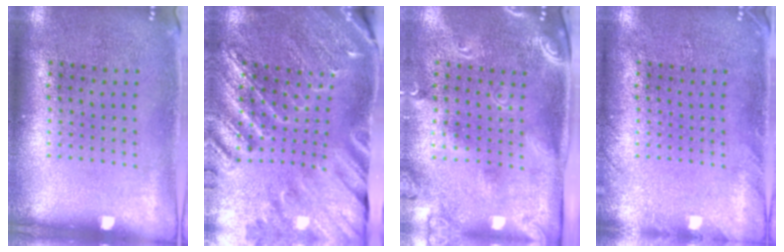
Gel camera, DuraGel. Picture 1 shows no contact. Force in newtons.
{"total": 3.1, "press": 3.0, "slide": 0.5}
{"total": 2.4, "press": 1.8, "slide": 1.6}
{"total": 1.1, "press": 1.1, "slide": 0.1}